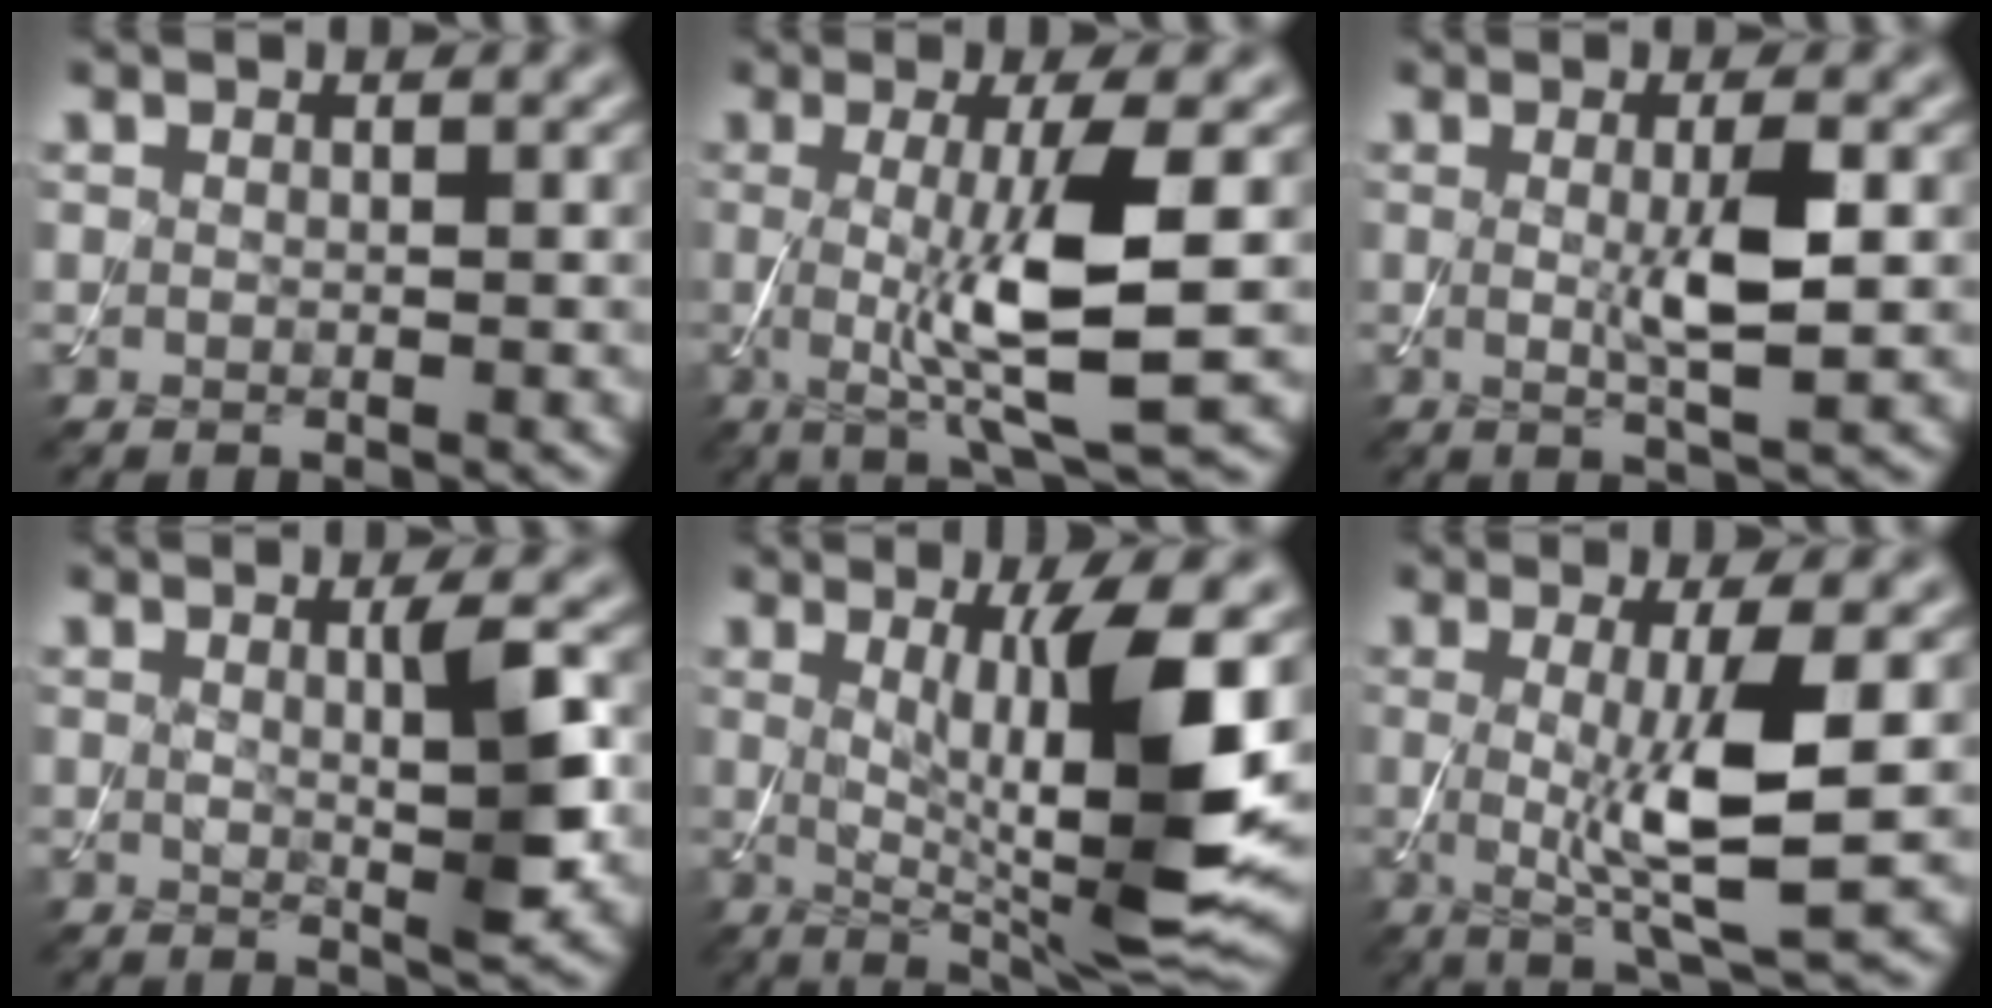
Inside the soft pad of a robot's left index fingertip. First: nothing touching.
{"total": 7.3, "force": [-0.2, 1.3, 7.2], "torque": [-0.119, -0.012, -0.001]}
{"total": 3.7, "force": [0.1, 0.6, 3.7], "torque": [-0.069, -0.007, 0.004]}
{"total": 3.6, "force": [0.6, 0.5, 3.5], "torque": [-0.052, -0.008, 0.009]}
{"total": 10.5, "force": [1.2, 2.0, 10.2], "torque": [-0.161, -0.016, 0.030]}
{"total": 6.5, "force": [0.0, 1.2, 6.4], "torque": [-0.111, -0.013, 0.003]}